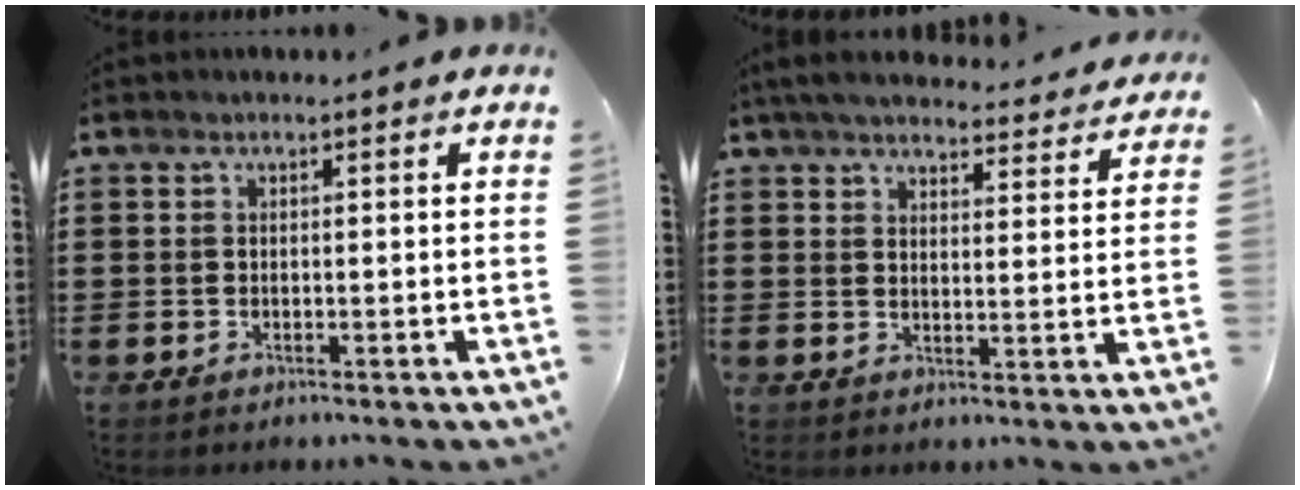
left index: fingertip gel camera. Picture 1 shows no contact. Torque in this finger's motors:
{"motor_torque": [1.29, -0.85, 0.60, 0.07]}